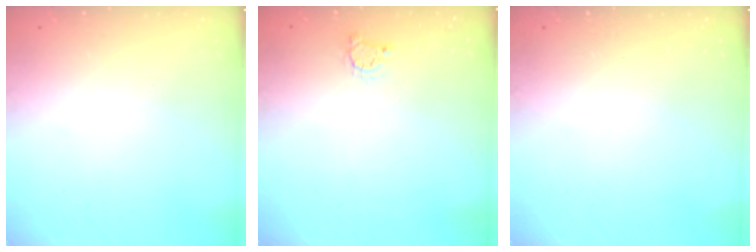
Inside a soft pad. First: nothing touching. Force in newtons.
{"total": 2.2, "press": 2.2, "slide": 0.4}
{"total": 0.0}